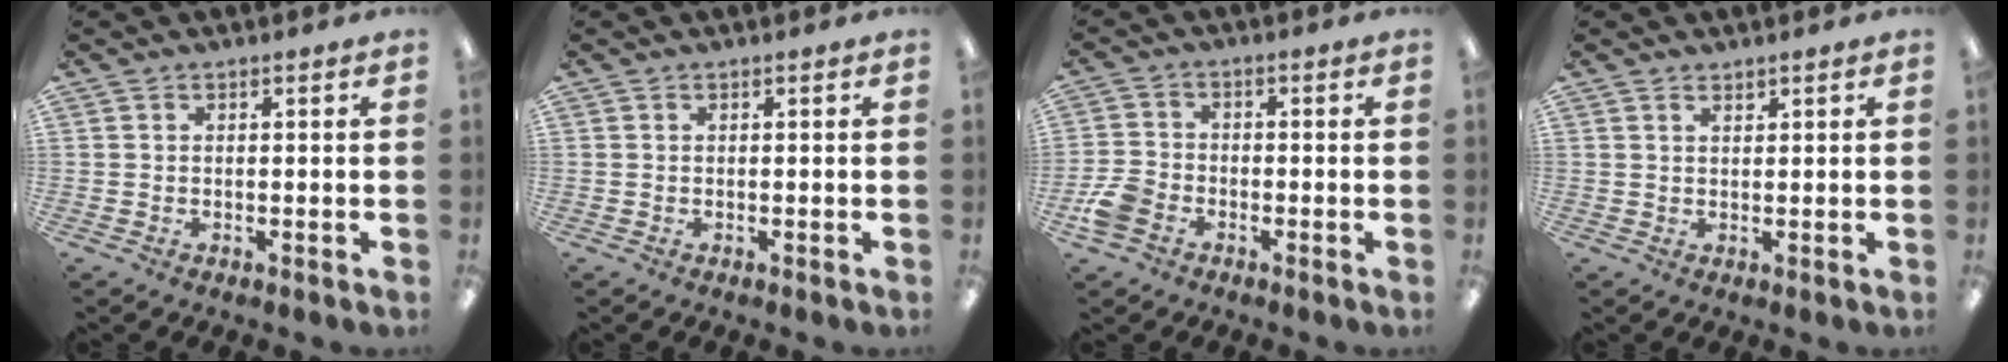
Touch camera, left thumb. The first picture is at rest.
{"total": 0.0}
{"total": 6.1, "force": [-3.1, 4.2, 3.2], "torque": [-0.072, 0.016, -0.059]}
{"total": 1.2, "force": [1.1, 0.4, 0.3], "torque": [-0.008, -0.001, 0.021]}